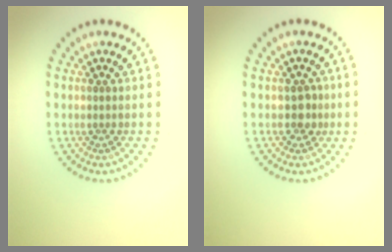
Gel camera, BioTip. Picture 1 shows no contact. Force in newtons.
{"total": 1.5, "press": 1.4, "slide": 0.6}